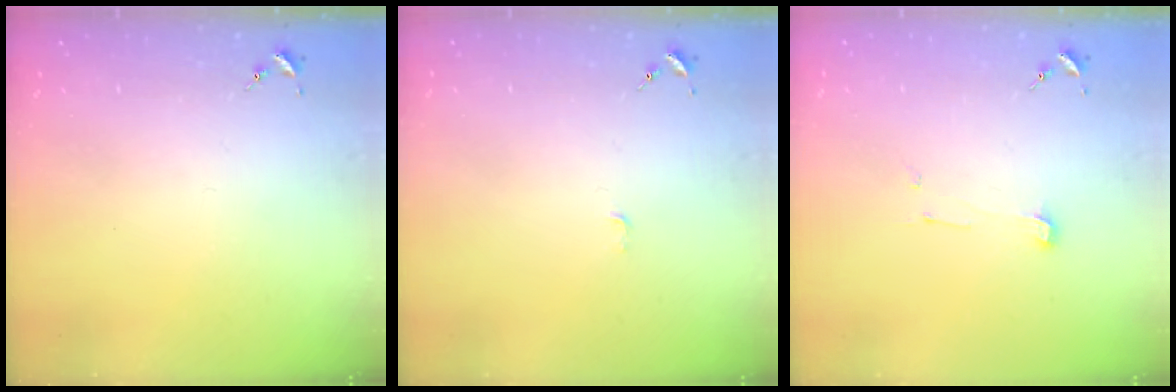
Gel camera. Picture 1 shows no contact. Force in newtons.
{"total": 2.3, "press": 2.3, "slide": 0.3}
{"total": 4.0, "press": 3.9, "slide": 0.5}